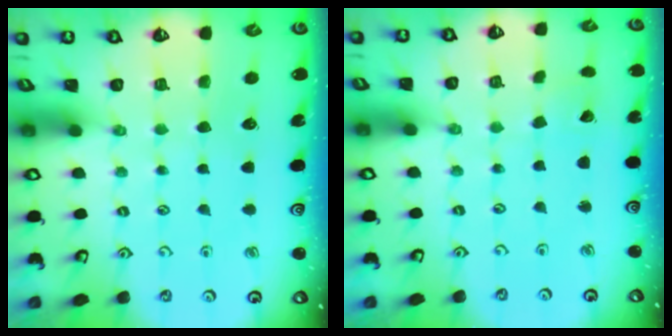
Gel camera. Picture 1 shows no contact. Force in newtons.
{"total": 1.2, "press": 1.2, "slide": 0.0}